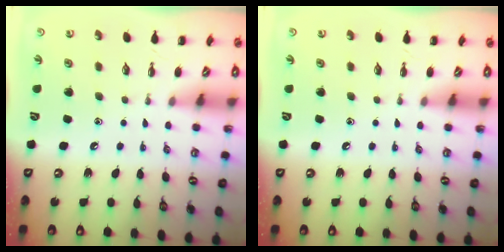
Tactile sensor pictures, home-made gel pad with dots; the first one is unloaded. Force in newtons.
{"total": 0.0}